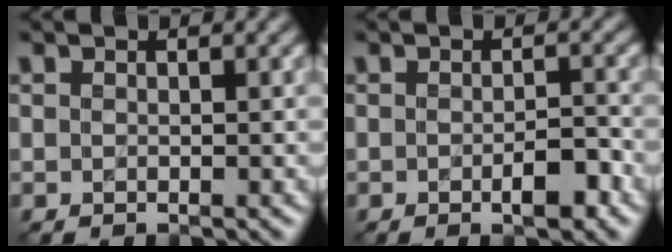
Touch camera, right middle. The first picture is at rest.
{"total": 2.3, "force": [-1.0, 0.7, 2.0], "torque": [-0.029, 0.001, -0.013]}